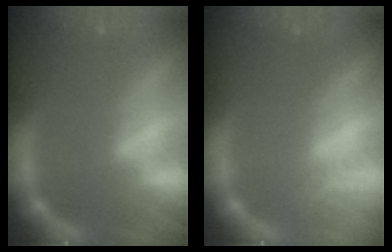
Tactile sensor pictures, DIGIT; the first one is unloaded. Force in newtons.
{"total": 1.5}